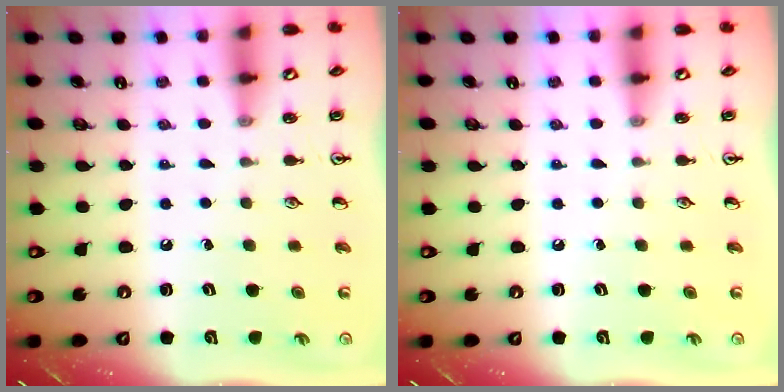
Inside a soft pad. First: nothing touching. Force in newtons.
{"total": 0.0}